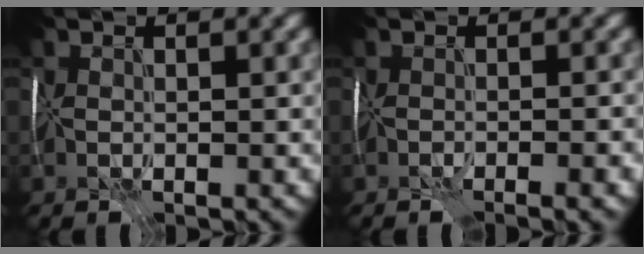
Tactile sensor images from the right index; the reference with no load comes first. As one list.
[{"total": 2.2, "force": [-1.8, -0.2, 1.1], "torque": [-0.008, -0.010, -0.020]}]